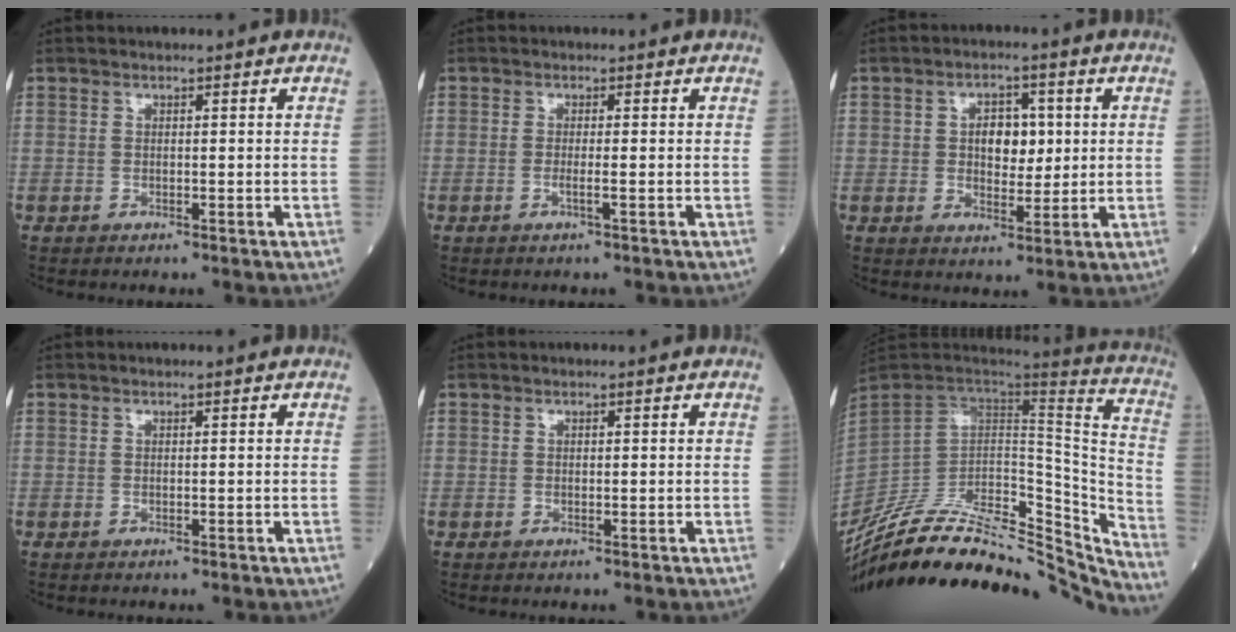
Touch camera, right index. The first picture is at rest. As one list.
[{"total": 1.2, "force": [-0.4, -0.3, 1.1], "torque": [-0.023, -0.001, -0.011]}, {"total": 5.5, "force": [0.9, 3.2, 4.4], "torque": [-0.065, 0.010, 0.018]}, {"total": 0.0}, {"total": 0.0}, {"total": 36.3, "force": [-32.0, 8.4, 14.9], "torque": [-0.213, -0.024, -0.467]}]